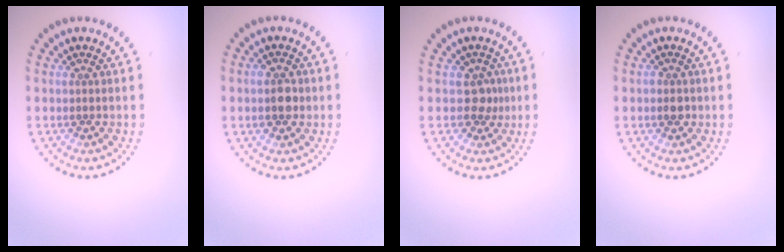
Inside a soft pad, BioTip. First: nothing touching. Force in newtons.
{"total": 2.5, "press": 2.5, "slide": 0.2}
{"total": 1.9, "press": 1.4, "slide": 1.2}
{"total": 1.1, "press": 1.0, "slide": 0.4}